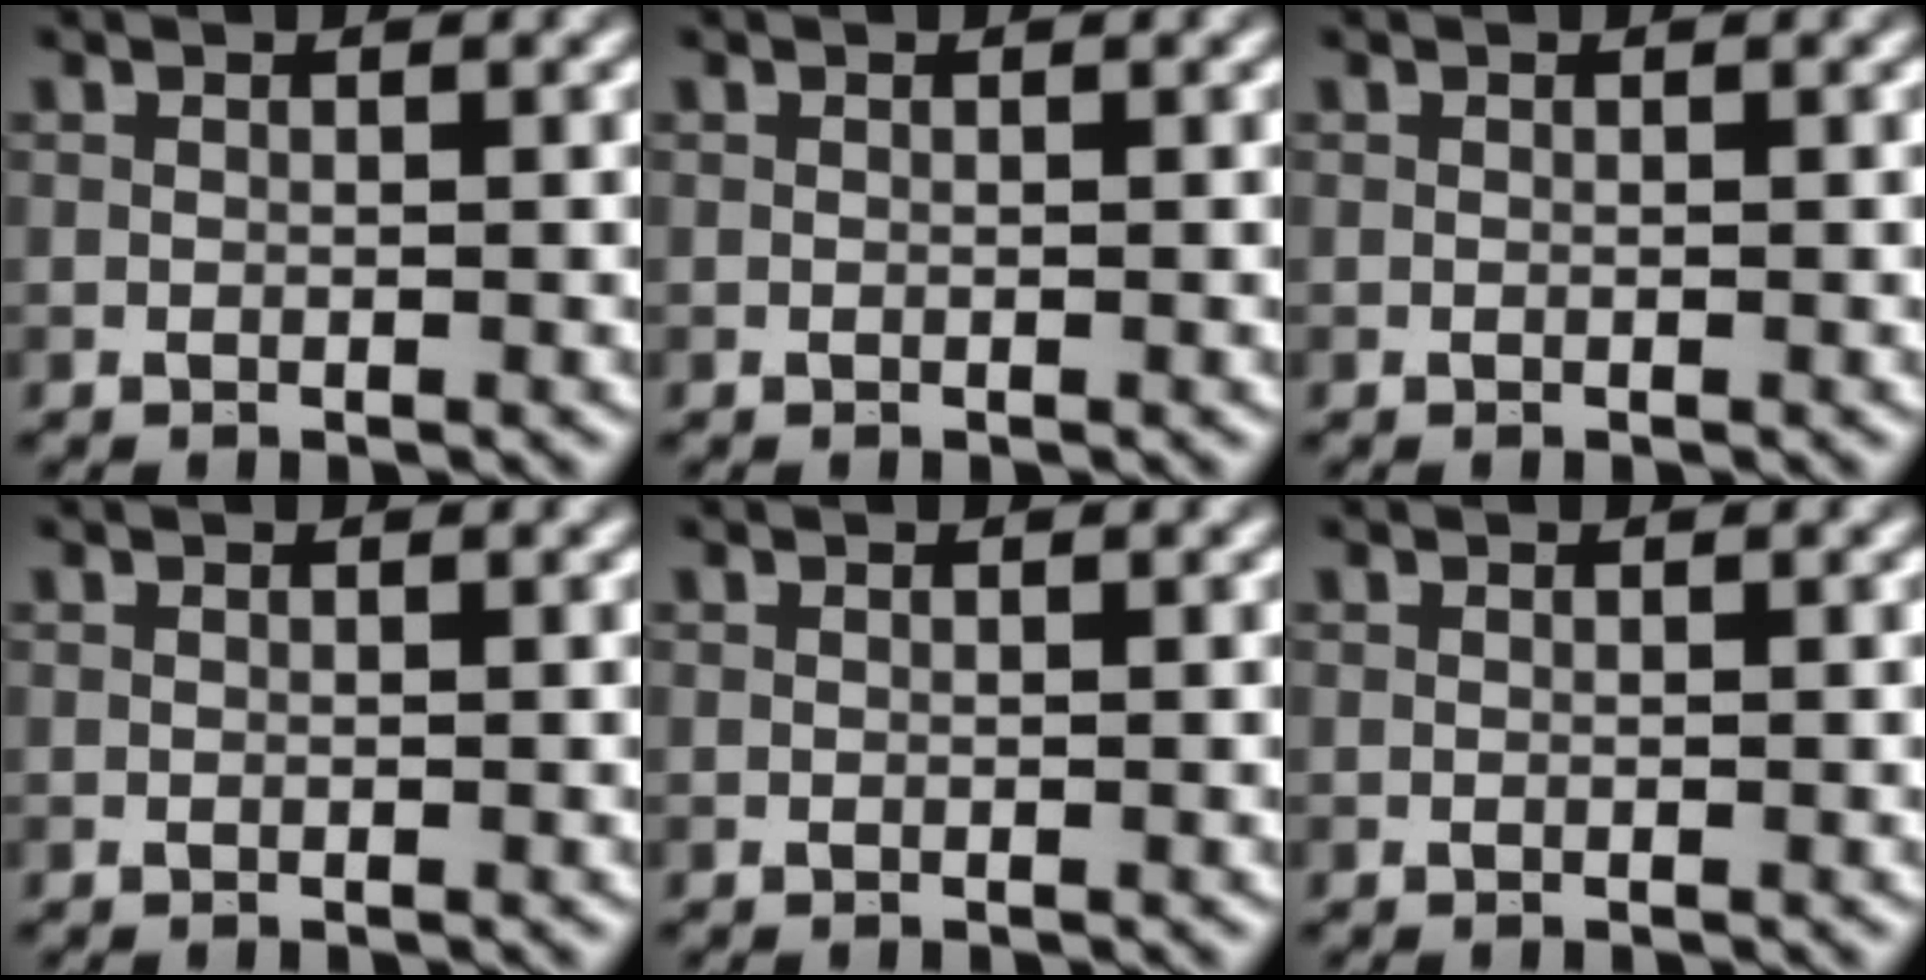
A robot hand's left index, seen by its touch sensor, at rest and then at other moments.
{"total": 0.0}
{"total": 0.0}
{"total": 0.0}
{"total": 0.0}
{"total": 0.0}